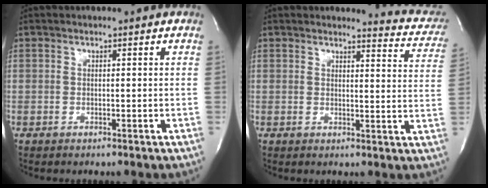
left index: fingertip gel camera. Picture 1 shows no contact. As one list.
[{"total": 7.9, "force": [7.7, 1.4, 0.7], "torque": [0.009, -0.050, 0.060]}]